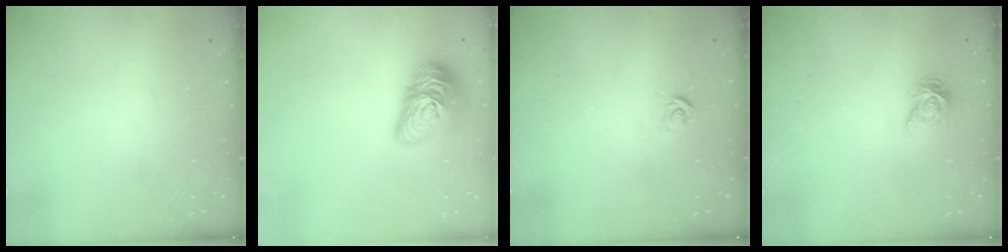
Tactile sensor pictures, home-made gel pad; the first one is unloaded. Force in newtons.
{"total": 14.2, "press": 14.2, "slide": 0.8}
{"total": 2.6, "press": 2.6, "slide": 0.2}
{"total": 5.7, "press": 5.7, "slide": 0.2}